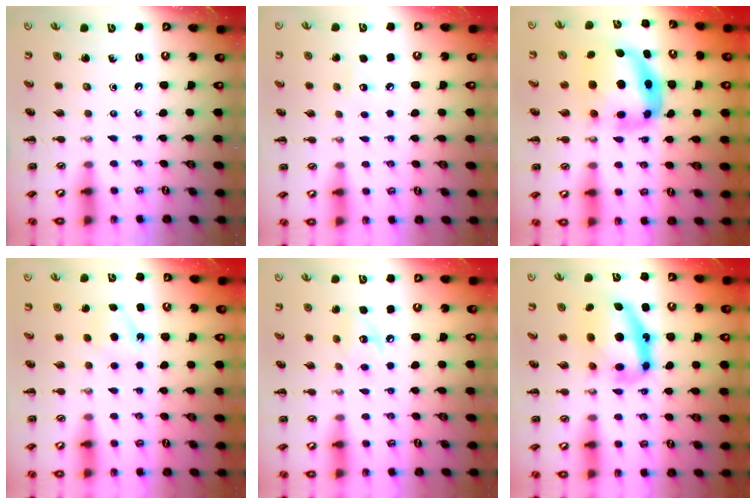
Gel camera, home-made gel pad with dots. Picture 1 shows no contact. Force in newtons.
{"total": 4.7, "press": 4.6, "slide": 1.1}
{"total": 6.3, "press": 6.1, "slide": 1.6}
{"total": 4.9, "press": 4.7, "slide": 1.6}
{"total": 7.3, "press": 7.3, "slide": 0.5}
{"total": 12.1, "press": 11.8, "slide": 2.9}